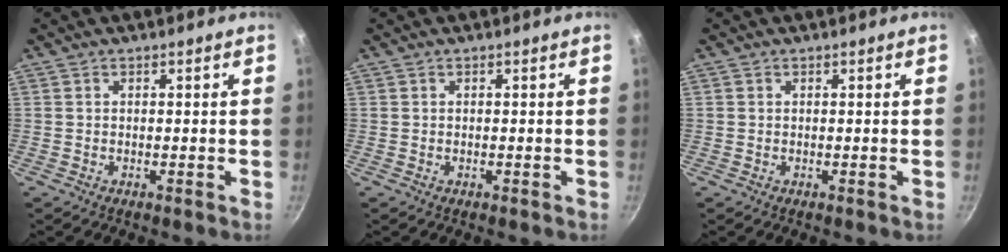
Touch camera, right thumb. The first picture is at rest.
{"total": 0.0}
{"total": 0.0}